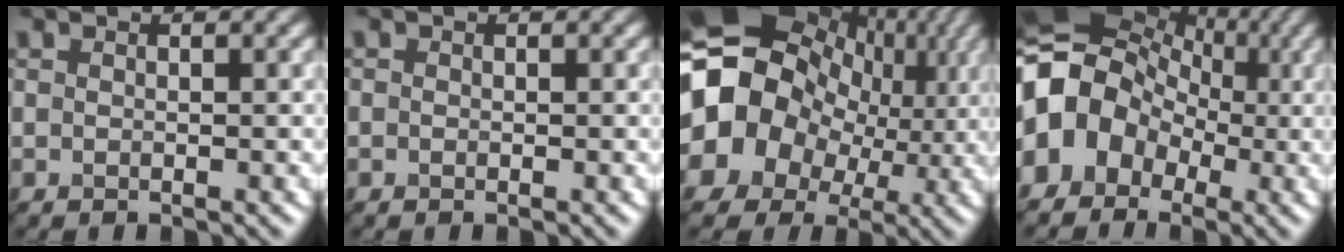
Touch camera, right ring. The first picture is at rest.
{"total": 0.0}
{"total": 17.9, "force": [2.8, 15.3, 8.8], "torque": [-0.196, 0.020, 0.053]}
{"total": 10.9, "force": [-0.7, 9.5, 5.2], "torque": [-0.099, 0.017, -0.026]}